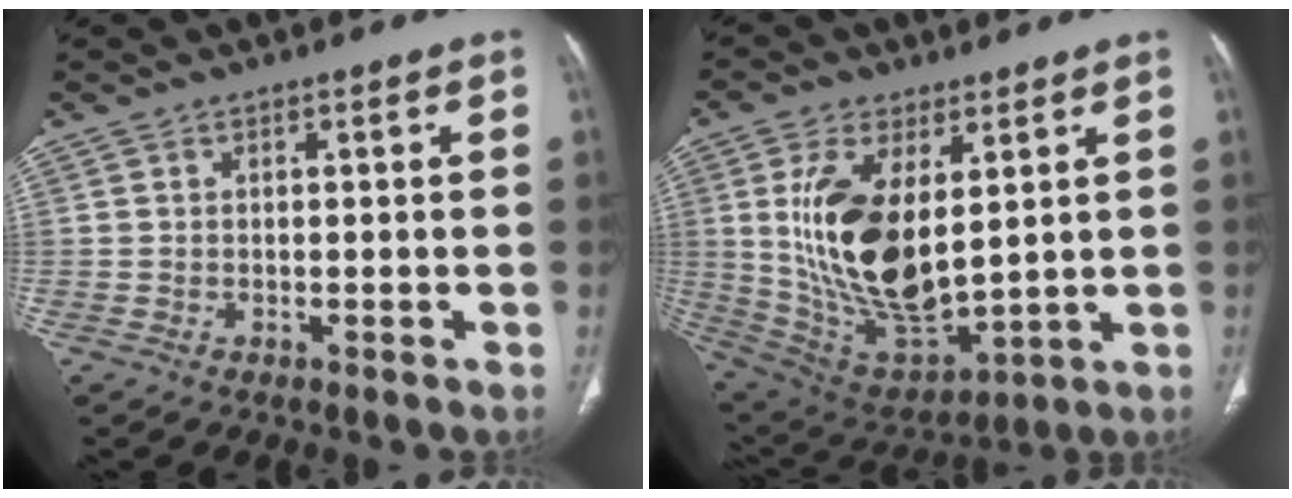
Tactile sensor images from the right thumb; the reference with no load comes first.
{"total": 19.3, "force": [3.8, 9.4, 16.4], "torque": [-0.305, -0.027, 0.093]}